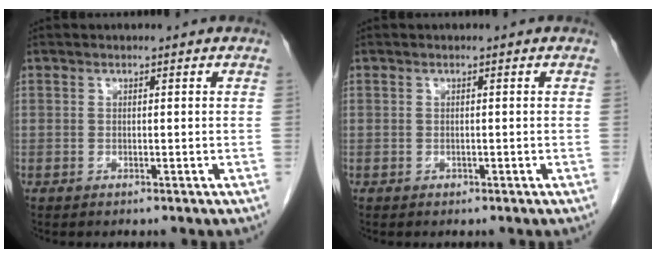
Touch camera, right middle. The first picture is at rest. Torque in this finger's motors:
{"motor_torque": [0.32, 0.07, -0.02, -0.01]}